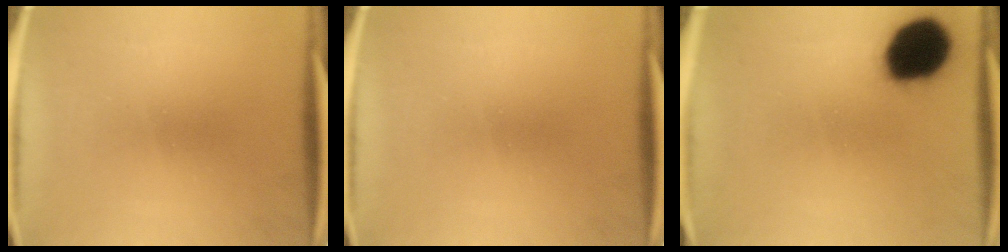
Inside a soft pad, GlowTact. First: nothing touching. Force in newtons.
{"total": 0.0}
{"total": 17.8}